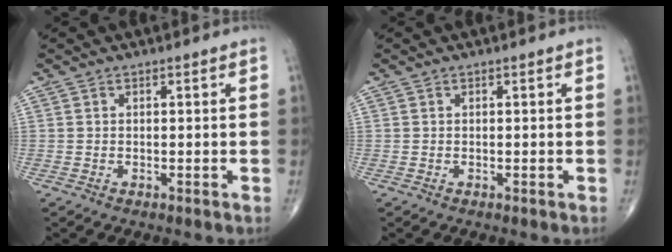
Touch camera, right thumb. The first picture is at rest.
{"total": 0.0}